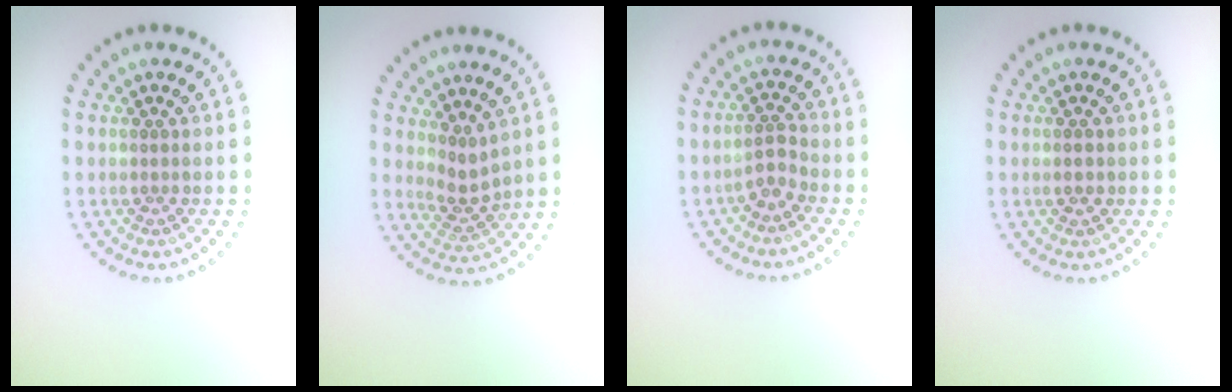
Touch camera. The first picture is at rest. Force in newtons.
{"total": 2.1, "press": 1.6, "slide": 1.5}
{"total": 1.7, "press": 1.3, "slide": 1.1}
{"total": 1.2, "press": 1.2, "slide": 0.2}